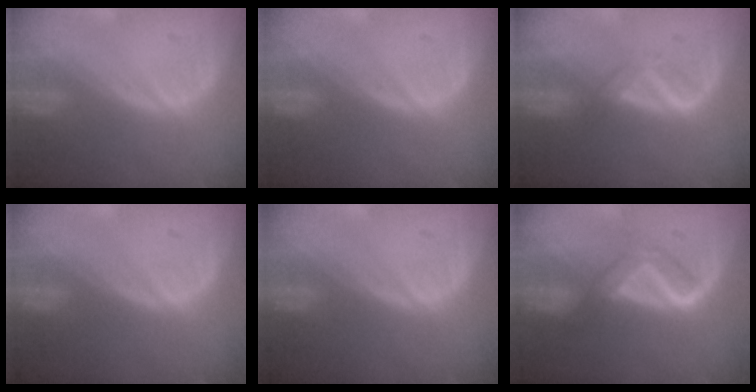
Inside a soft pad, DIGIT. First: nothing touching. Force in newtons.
{"total": 0.0}
{"total": 2.1, "press": 2.1, "slide": 0.2}
{"total": 0.6, "press": 0.1, "slide": 0.6}
{"total": 0.0}
{"total": 4.6, "press": 4.5, "slide": 0.6}